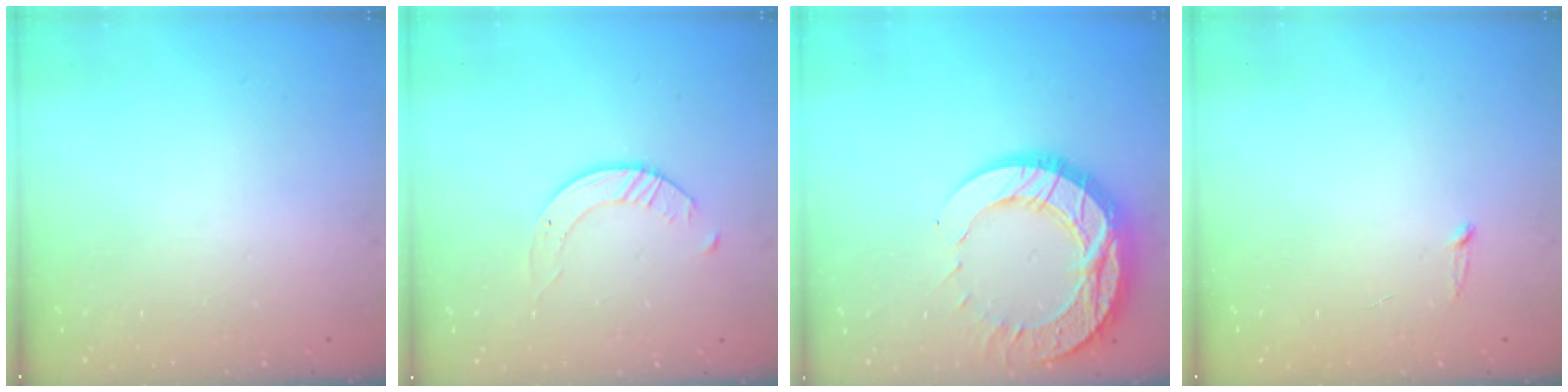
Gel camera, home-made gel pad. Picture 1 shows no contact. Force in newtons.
{"total": 2.7, "press": 2.7, "slide": 0.3}
{"total": 19.4, "press": 19.4, "slide": 1.8}
{"total": 2.5, "press": 2.5, "slide": 0.2}